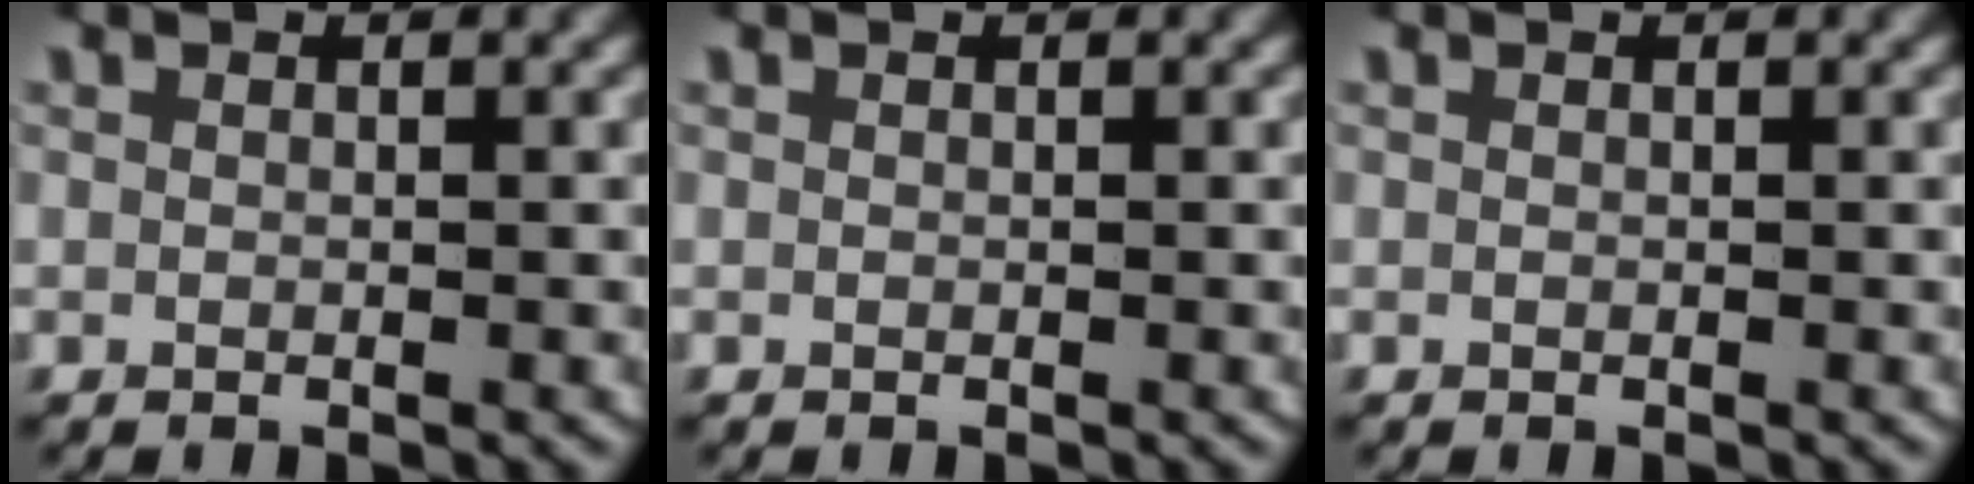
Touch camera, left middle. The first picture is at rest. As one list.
[{"total": 0.0}, {"total": 0.0}]